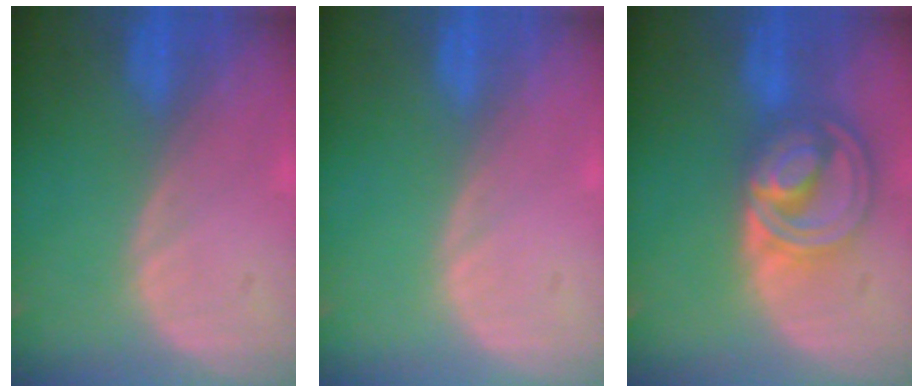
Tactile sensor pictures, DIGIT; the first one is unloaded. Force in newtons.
{"total": 0.0}
{"total": 8.7, "press": 7.4, "slide": 4.6}